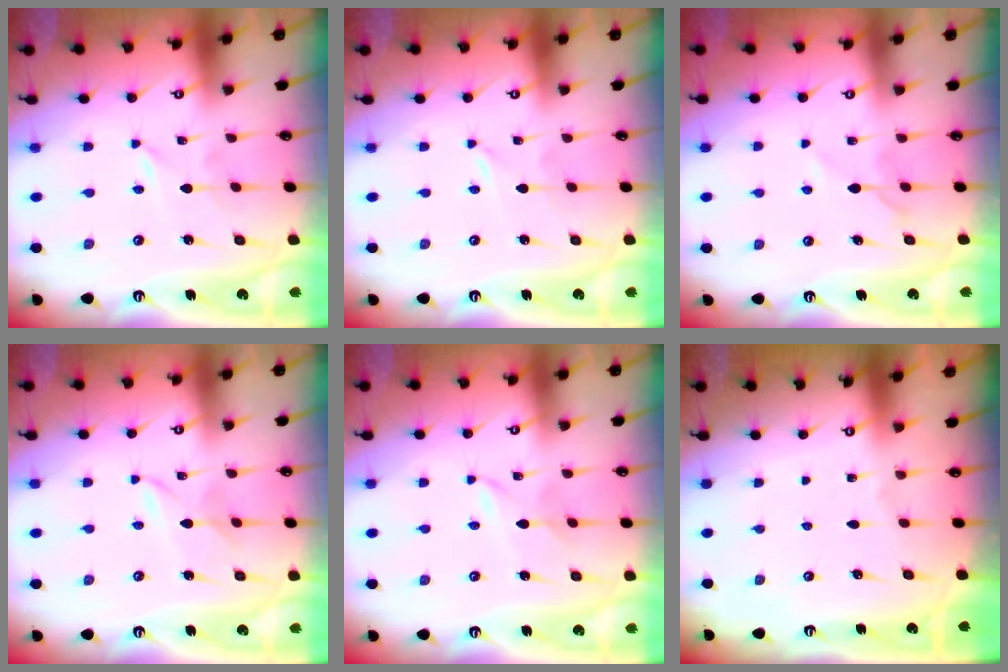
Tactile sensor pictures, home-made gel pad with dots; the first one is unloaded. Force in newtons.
{"total": 0.0}
{"total": 5.3, "press": 5.2, "slide": 0.5}
{"total": 2.3, "press": 2.3, "slide": 0.2}
{"total": 2.1, "press": 2.0, "slide": 0.2}
{"total": 0.0}